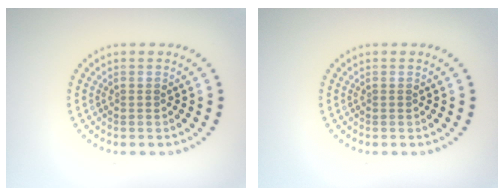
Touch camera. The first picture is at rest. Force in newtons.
{"total": 0.0}